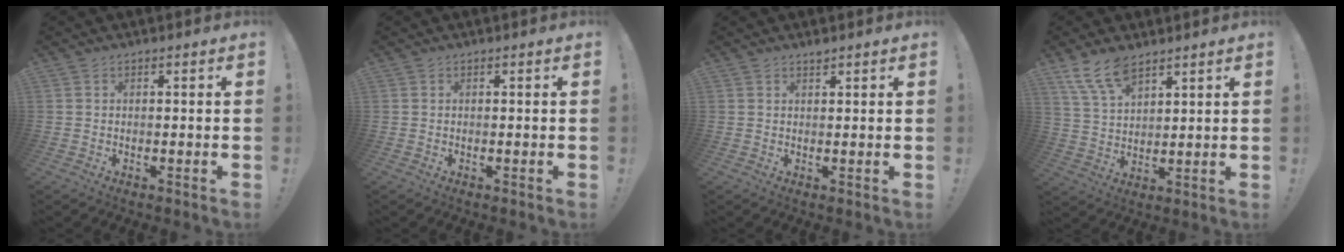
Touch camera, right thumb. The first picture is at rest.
{"total": 0.0}
{"total": 1.0, "force": [0.9, 0.0, 0.2], "torque": [0.011, -0.008, 0.015]}
{"total": 9.1, "force": [7.0, 3.7, 4.6], "torque": [-0.094, -0.033, 0.135]}